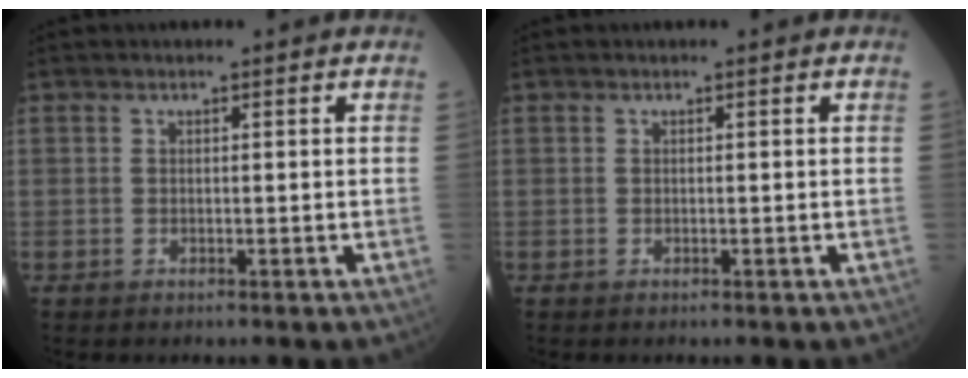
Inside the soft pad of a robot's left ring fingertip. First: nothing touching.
{"total": 0.0}